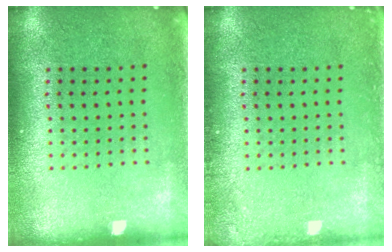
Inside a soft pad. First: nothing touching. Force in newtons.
{"total": 1.1, "press": 1.1, "slide": 0.1}